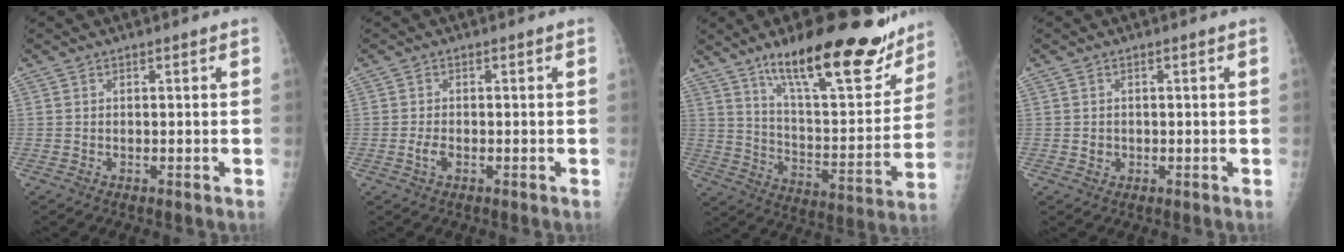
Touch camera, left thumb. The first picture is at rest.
{"total": 1.8, "force": [-0.6, 0.9, 1.4], "torque": [-0.033, 0.002, -0.013]}
{"total": 26.0, "force": [17.7, 8.0, 17.3], "torque": [-0.208, -0.077, 0.275]}
{"total": 1.3, "force": [-0.1, 1.2, 0.5], "torque": [-0.005, 0.002, 0.003]}